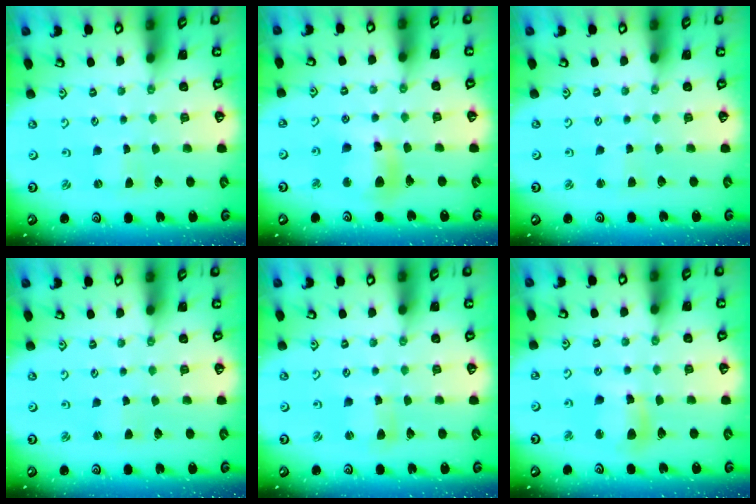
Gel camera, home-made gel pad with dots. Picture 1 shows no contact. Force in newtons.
{"total": 11.1, "press": 10.9, "slide": 2.4}
{"total": 1.6, "press": 1.6, "slide": 0.2}
{"total": 1.5, "press": 1.5, "slide": 0.3}
{"total": 3.1, "press": 3.1, "slide": 0.3}
{"total": 9.7, "press": 9.7, "slide": 1.2}